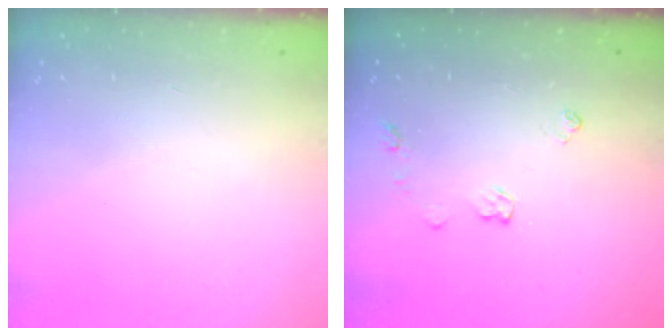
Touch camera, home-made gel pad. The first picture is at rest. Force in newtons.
{"total": 5.9, "press": 5.8, "slide": 0.8}